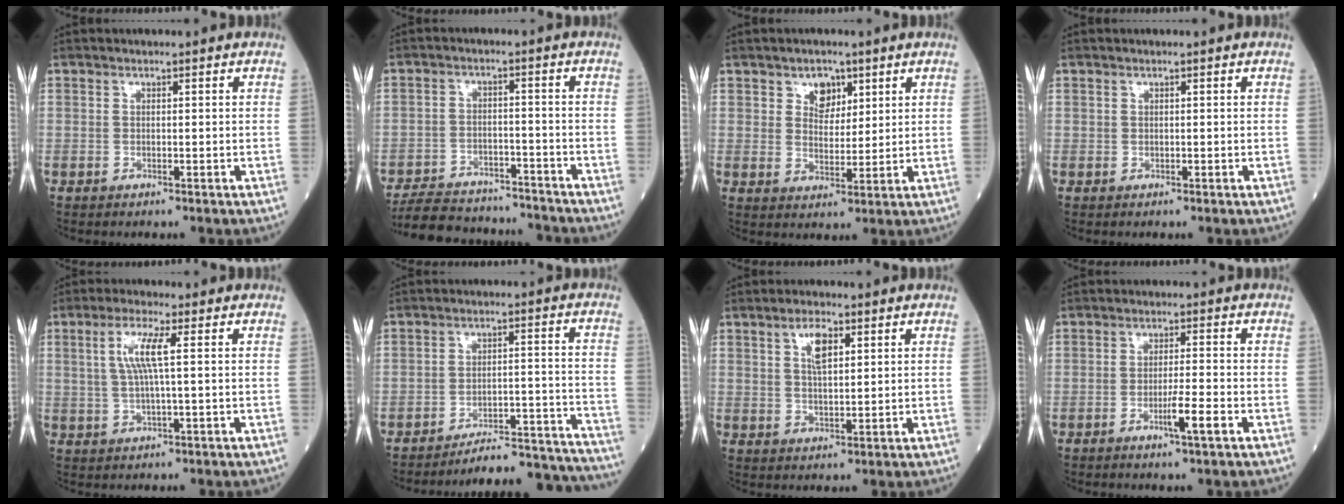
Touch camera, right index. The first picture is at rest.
{"total": 14.5, "force": [-13.6, 3.7, 3.5], "torque": [-0.066, 0.014, -0.195]}
{"total": 4.3, "force": [2.5, 2.9, 2.1], "torque": [-0.031, 0.004, 0.046]}
{"total": 0.0}
{"total": 5.4, "force": [1.3, 0.0, 5.2], "torque": [-0.111, 0.008, 0.031]}
{"total": 17.6, "force": [-17.5, 0.2, 2.4], "torque": [-0.004, 0.026, -0.228]}
{"total": 4.4, "force": [2.0, 1.4, 3.7], "torque": [-0.072, 0.003, 0.039]}
{"total": 4.1, "force": [-1.8, -0.4, 3.7], "torque": [-0.065, -0.006, -0.031]}